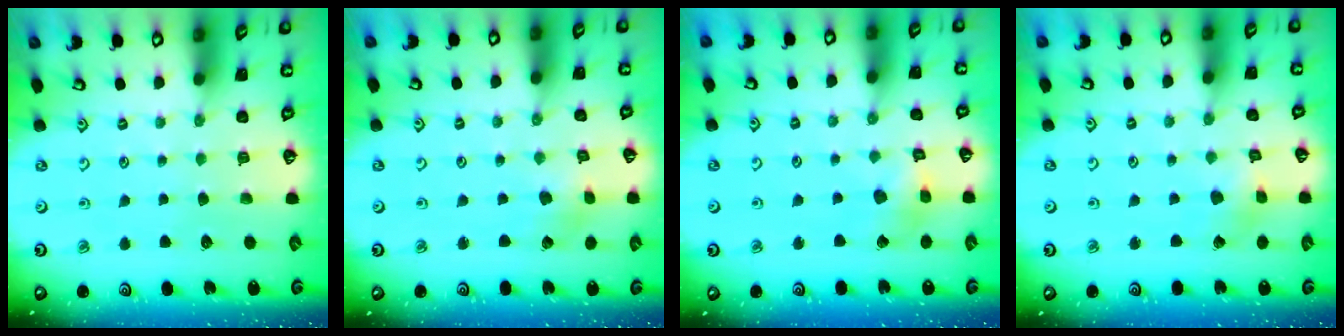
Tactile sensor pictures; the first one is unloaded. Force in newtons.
{"total": 2.5, "press": 2.4, "slide": 0.4}
{"total": 6.1, "press": 6.1, "slide": 0.4}
{"total": 2.5, "press": 2.5, "slide": 0.2}